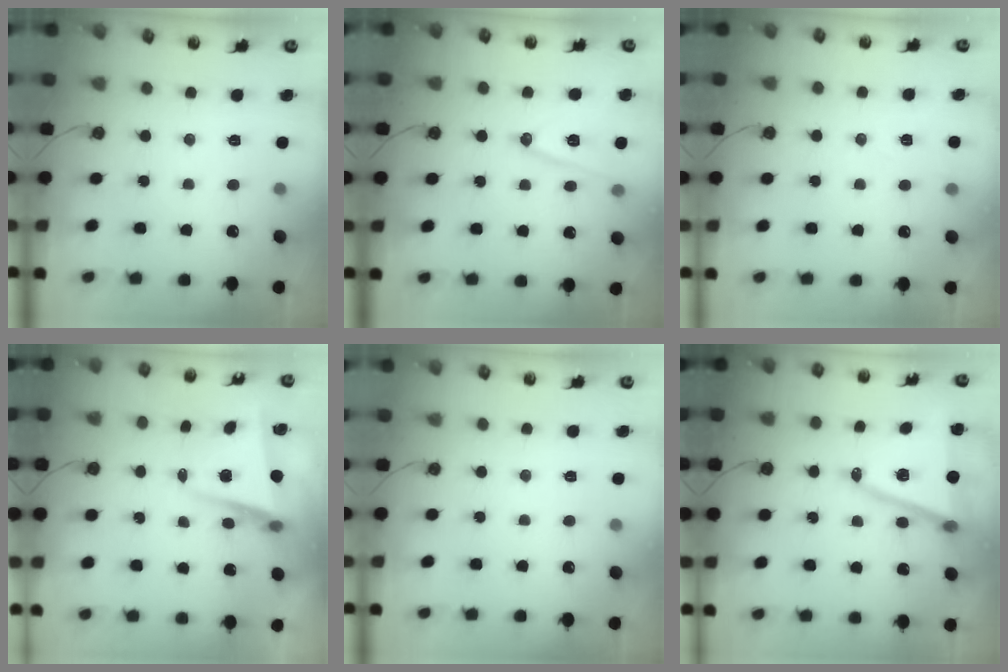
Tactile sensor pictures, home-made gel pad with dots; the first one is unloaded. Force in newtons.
{"total": 12.6, "press": 12.1, "slide": 3.4}
{"total": 5.2, "press": 3.1, "slide": 4.2}
{"total": 6.0, "press": 5.9, "slide": 1.3}
{"total": 0.0}
{"total": 14.0, "press": 13.4, "slide": 3.9}